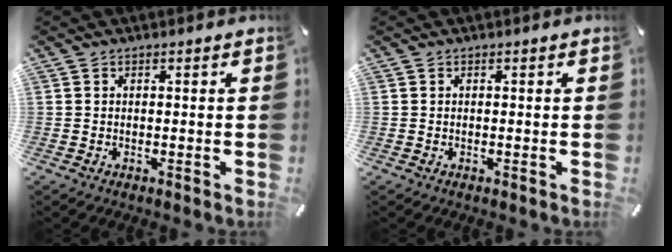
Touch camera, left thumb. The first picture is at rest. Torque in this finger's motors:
{"motor_torque": [-0.10, 0.06, -0.03, -0.01, 0.00]}